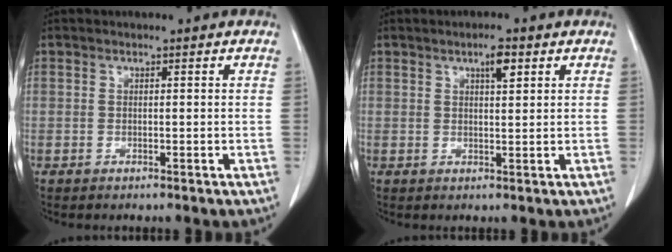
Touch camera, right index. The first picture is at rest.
{"total": 2.8, "force": [1.5, 0.6, 2.3], "torque": [-0.040, 0.001, 0.023]}